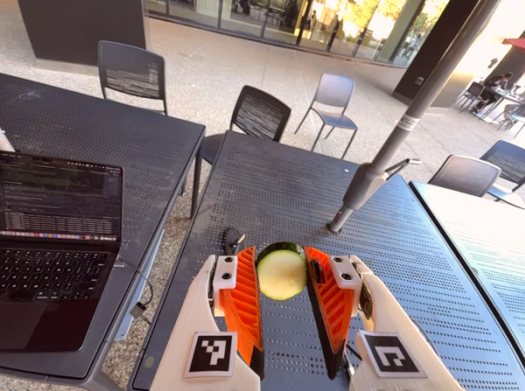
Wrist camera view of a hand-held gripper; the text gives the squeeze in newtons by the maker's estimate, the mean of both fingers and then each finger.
{"total": 11.1, "left": 11.6, "right": 10.7}